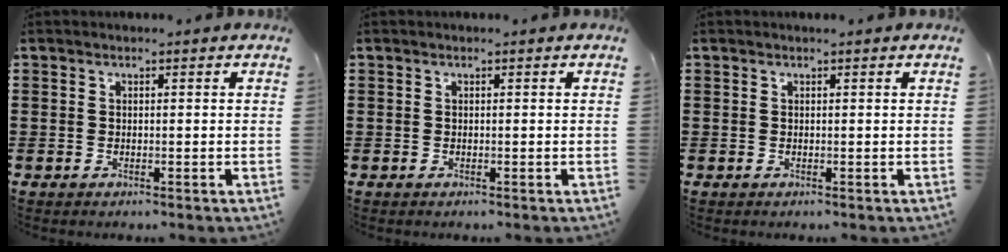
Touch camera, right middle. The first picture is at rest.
{"total": 0.0}
{"total": 0.0}